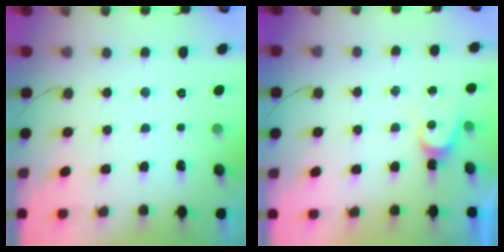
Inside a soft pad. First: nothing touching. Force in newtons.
{"total": 3.7, "press": 3.7, "slide": 0.4}